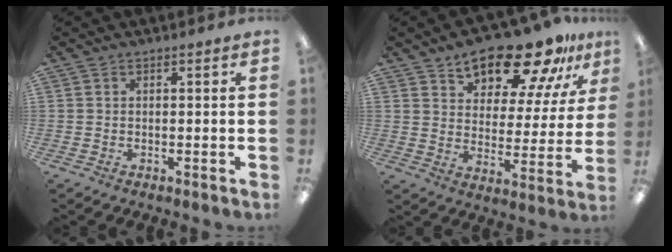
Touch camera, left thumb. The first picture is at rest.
{"total": 17.7, "force": [14.3, 7.0, 7.7], "torque": [-0.127, -0.099, 0.246]}